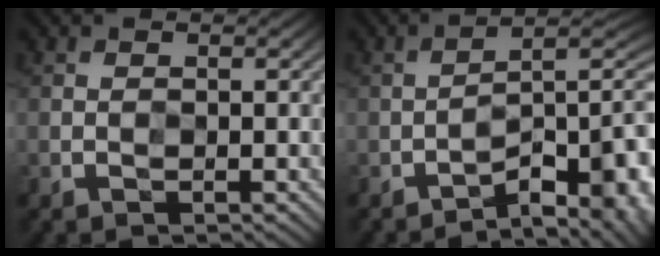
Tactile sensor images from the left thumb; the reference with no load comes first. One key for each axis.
{"total": 10.6, "fx": -5.3, "fy": 3.9, "fz": 8.3, "tx": -0.093, "ty": 0.013, "tz": -0.075}